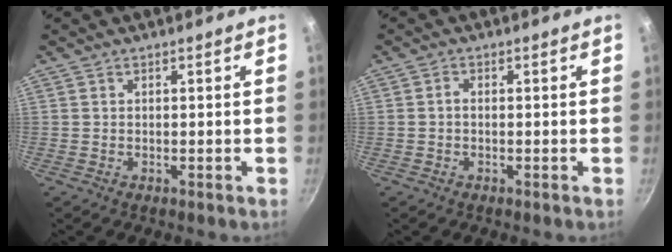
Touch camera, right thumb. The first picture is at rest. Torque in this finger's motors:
{"motor_torque": [0.02, -0.18, 0.03, 0.04, 0.04]}